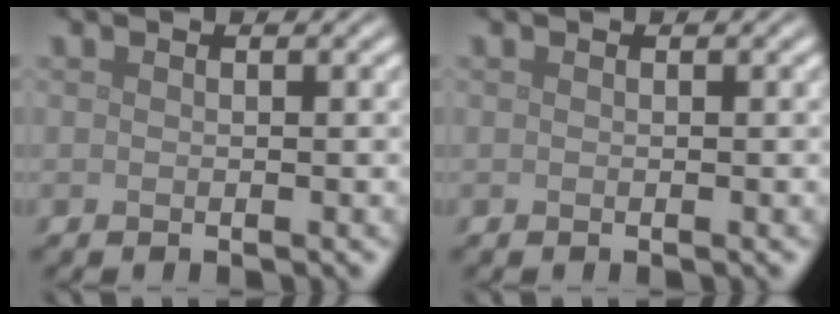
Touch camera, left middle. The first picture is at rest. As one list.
[{"total": 0.0}]